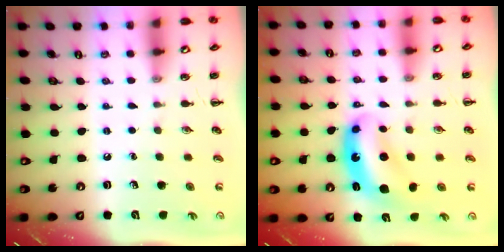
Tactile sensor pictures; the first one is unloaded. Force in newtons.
{"total": 8.2, "press": 7.9, "slide": 2.2}